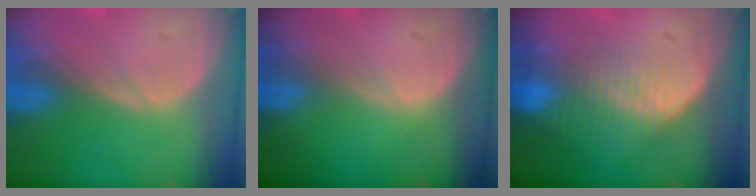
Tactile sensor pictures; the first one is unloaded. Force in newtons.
{"total": 0.0}
{"total": 7.1, "press": 6.5, "slide": 2.8}